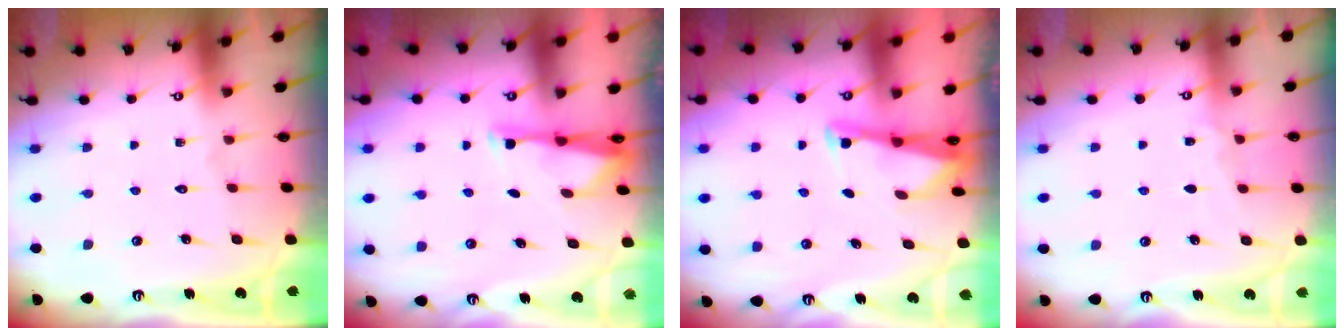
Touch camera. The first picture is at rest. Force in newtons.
{"total": 2.9, "press": 2.9, "slide": 0.6}
{"total": 2.5, "press": 2.5, "slide": 0.1}
{"total": 3.0, "press": 3.0, "slide": 0.3}